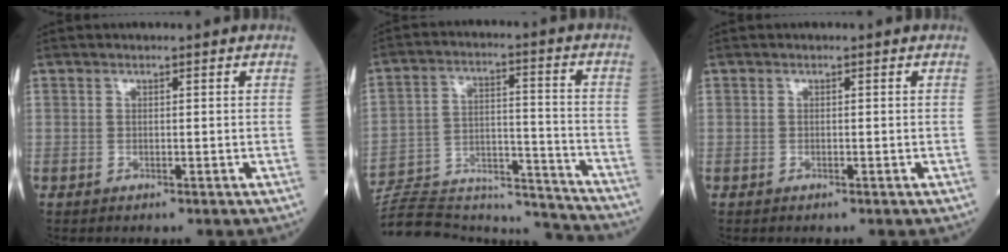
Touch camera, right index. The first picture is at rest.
{"total": 22.3, "force": [-21.4, 3.6, 5.1], "torque": [-0.112, 0.021, -0.323]}
{"total": 0.0}